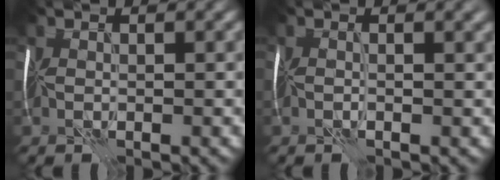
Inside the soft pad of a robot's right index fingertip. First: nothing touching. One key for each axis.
{"total": 1.2, "fx": 0.4, "fy": 0.6, "fz": 0.9, "tx": -0.004, "ty": 0.012, "tz": -0.012}